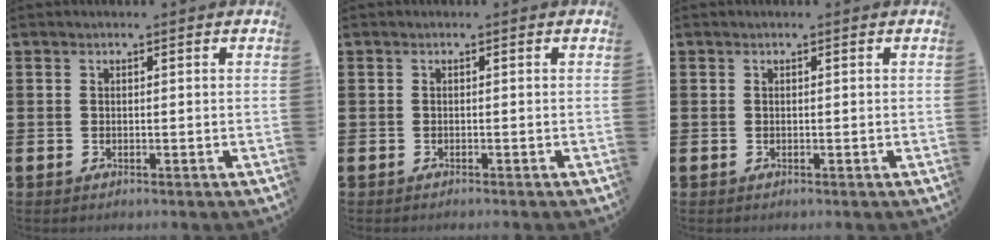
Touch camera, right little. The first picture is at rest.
{"total": 0.0}
{"total": 0.0}